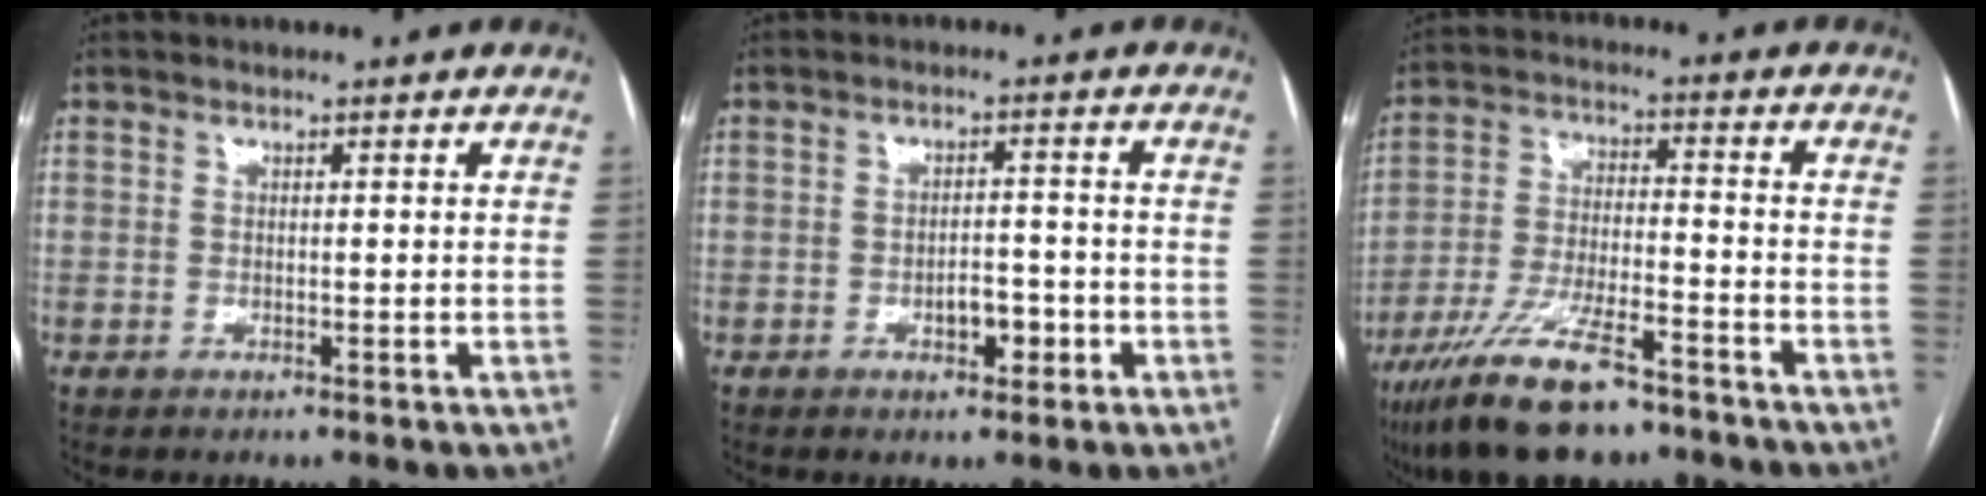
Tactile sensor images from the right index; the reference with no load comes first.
{"total": 3.7, "force": [-1.7, 1.7, 2.9], "torque": [-0.042, 0.005, -0.022]}
{"total": 14.8, "force": [-10.6, 3.5, 9.7], "torque": [-0.196, -0.026, -0.190]}